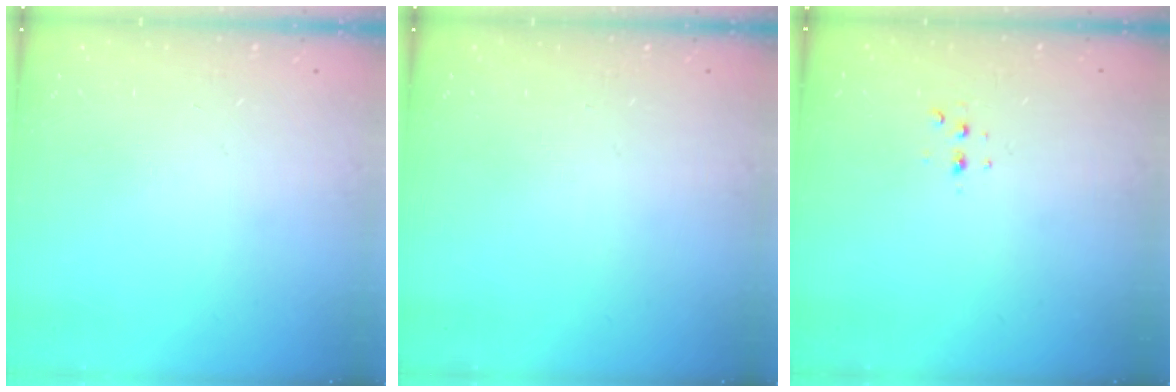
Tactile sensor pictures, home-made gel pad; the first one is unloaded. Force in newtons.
{"total": 0.0}
{"total": 2.8, "press": 2.8, "slide": 0.7}